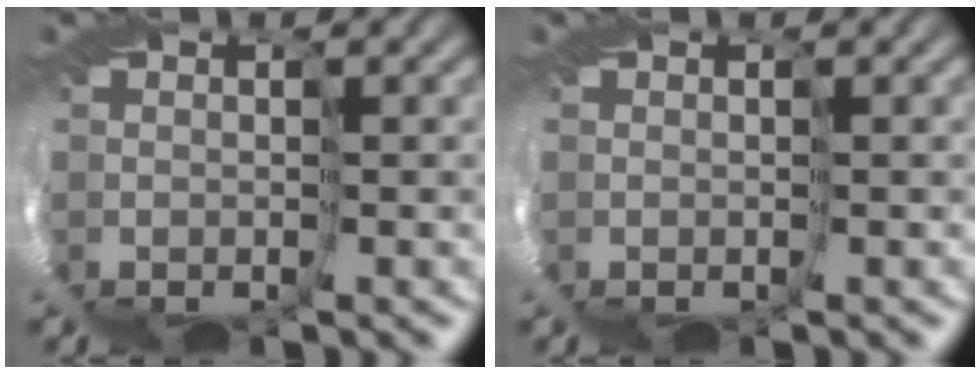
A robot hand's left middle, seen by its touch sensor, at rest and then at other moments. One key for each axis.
{"total": 0.0}